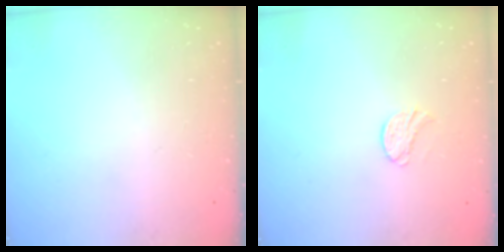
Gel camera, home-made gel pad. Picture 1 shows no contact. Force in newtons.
{"total": 6.6, "press": 6.6, "slide": 0.5}